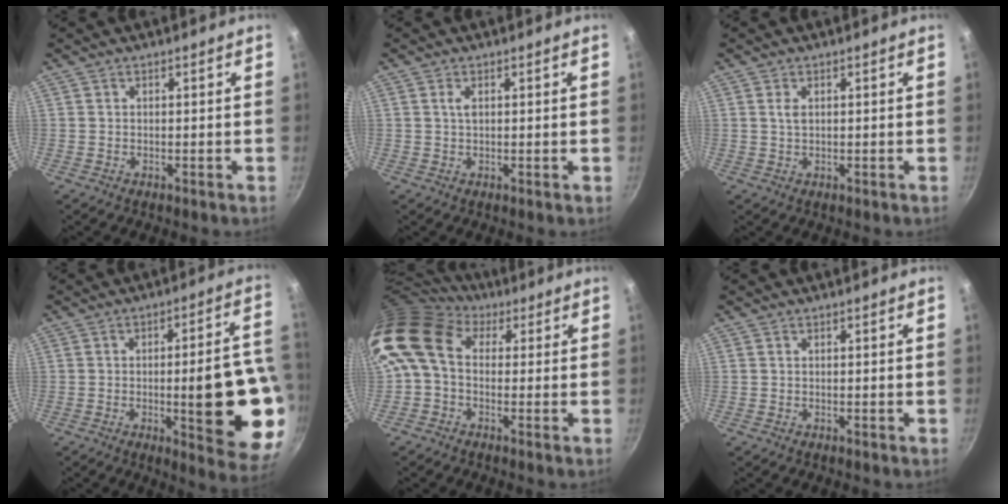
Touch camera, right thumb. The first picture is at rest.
{"total": 1.3, "force": [0.4, 0.5, 1.2], "torque": [-0.021, 0.000, 0.006]}
{"total": 1.6, "force": [0.5, 0.9, 1.3], "torque": [-0.024, -0.001, 0.010]}
{"total": 17.9, "force": [-3.8, 4.8, 16.8], "torque": [-0.175, 0.019, -0.048]}
{"total": 12.0, "force": [2.1, 8.6, 8.1], "torque": [-0.147, 0.023, 0.017]}
{"total": 0.0}